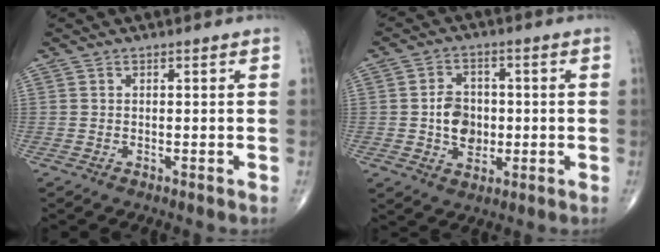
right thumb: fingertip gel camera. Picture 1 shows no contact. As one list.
[{"total": 7.4, "force": [-0.5, 5.8, 4.6], "torque": [-0.047, 0.006, -0.009]}]